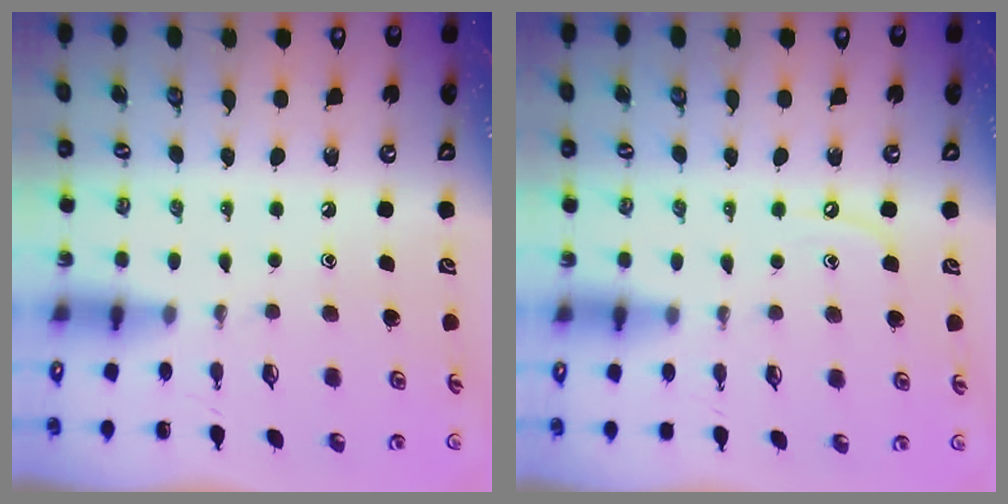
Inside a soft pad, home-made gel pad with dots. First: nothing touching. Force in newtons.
{"total": 3.8, "press": 3.8, "slide": 0.3}